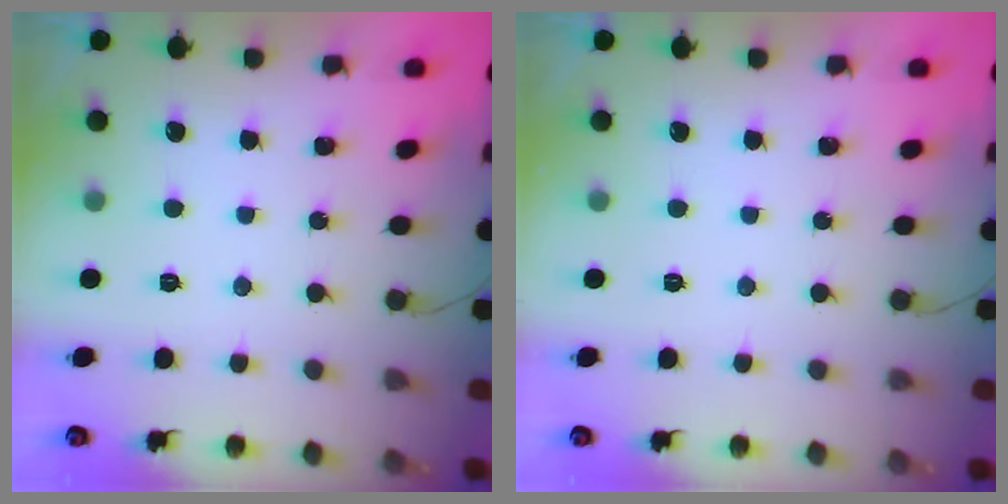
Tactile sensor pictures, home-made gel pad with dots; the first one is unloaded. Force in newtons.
{"total": 0.0}